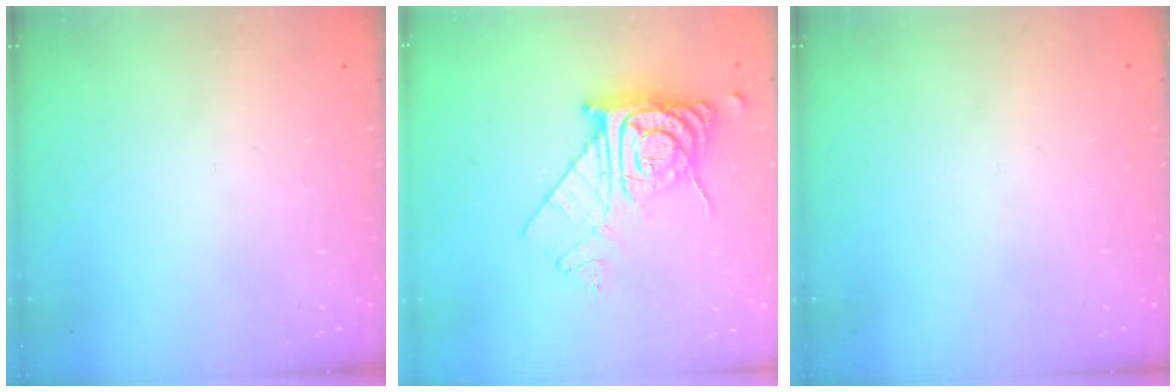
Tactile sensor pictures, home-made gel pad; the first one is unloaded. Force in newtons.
{"total": 13.2, "press": 13.1, "slide": 1.4}
{"total": 0.0}